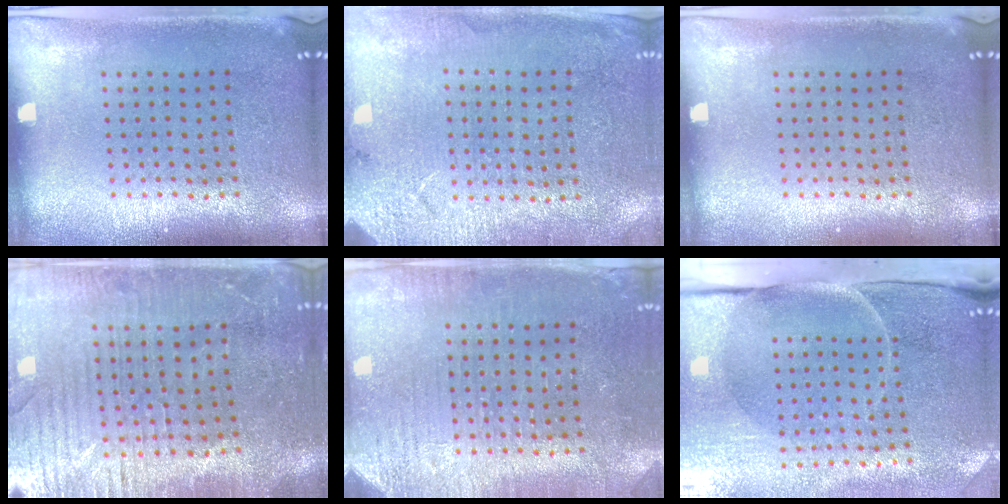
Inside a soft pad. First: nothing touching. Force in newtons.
{"total": 2.7, "press": 2.7, "slide": 0.2}
{"total": 0.0}
{"total": 3.2, "press": 3.2, "slide": 0.5}
{"total": 3.0, "press": 2.8, "slide": 0.8}
{"total": 5.0, "press": 3.9, "slide": 3.1}